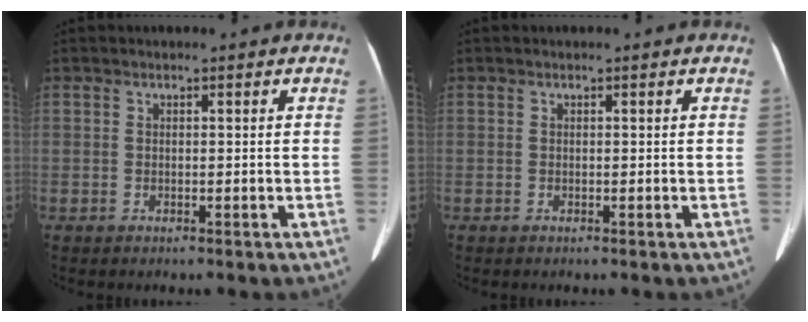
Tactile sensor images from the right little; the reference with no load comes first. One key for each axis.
{"total": 0.0}